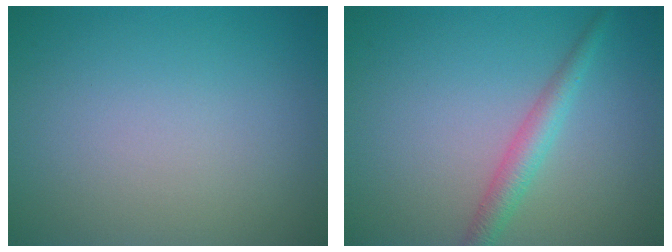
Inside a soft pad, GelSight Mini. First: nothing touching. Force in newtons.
{"total": 2.5, "press": 2.5, "slide": 0.1}